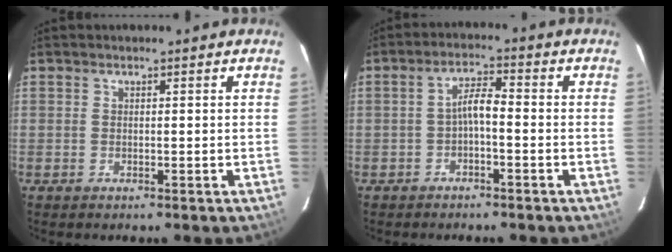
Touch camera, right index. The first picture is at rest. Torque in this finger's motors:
{"motor_torque": [0.75, -0.11, 0.42, 0.09]}